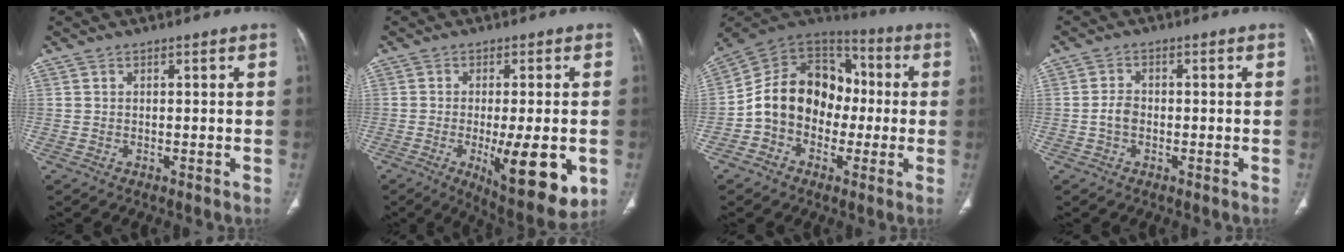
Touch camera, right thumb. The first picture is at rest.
{"total": 14.5, "force": [-3.8, 4.4, 13.3], "torque": [-0.183, -0.025, -0.045]}
{"total": 16.5, "force": [-1.9, 13.0, 9.9], "torque": [-0.130, 0.047, -0.044]}
{"total": 2.7, "force": [-0.7, 1.9, 1.8], "torque": [-0.031, 0.009, -0.016]}